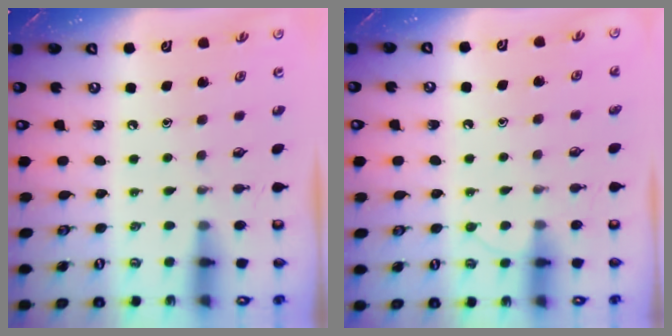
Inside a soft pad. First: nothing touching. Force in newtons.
{"total": 5.7, "press": 5.6, "slide": 0.6}